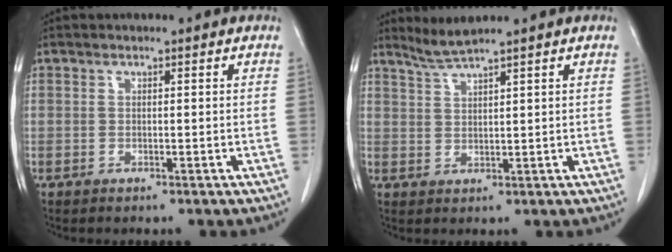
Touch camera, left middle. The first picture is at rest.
{"total": 2.9, "force": [2.5, -1.2, 0.8], "torque": [-0.023, -0.006, 0.060]}